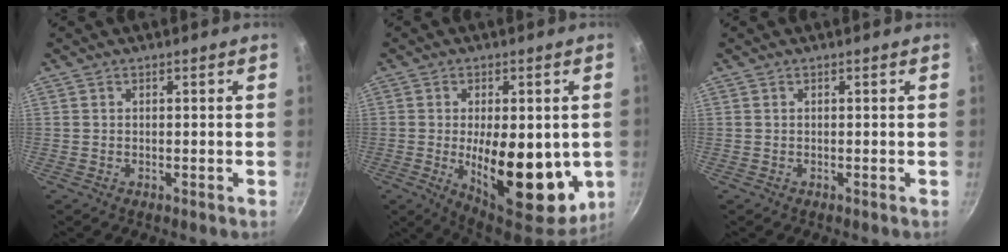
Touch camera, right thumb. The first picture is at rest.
{"total": 19.1, "force": [-2.3, 8.9, 16.8], "torque": [-0.218, -0.019, -0.023]}
{"total": 0.0}